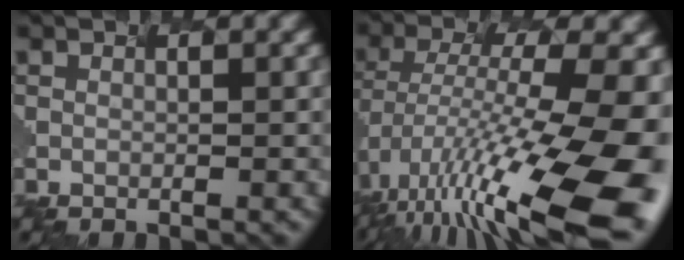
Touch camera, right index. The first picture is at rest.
{"total": 14.7, "force": [-5.9, 4.4, 12.7], "torque": [-0.243, -0.010, -0.071]}